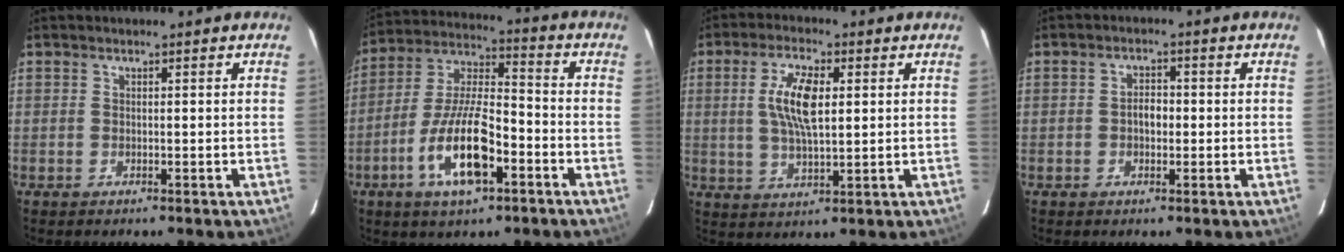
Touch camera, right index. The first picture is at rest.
{"total": 14.9, "force": [-6.5, 5.1, 12.4], "torque": [-0.257, -0.004, -0.119]}
{"total": 8.7, "force": [1.7, 3.1, 8.0], "torque": [-0.155, 0.006, 0.033]}
{"total": 2.7, "force": [-0.4, 1.8, 1.9], "torque": [-0.034, 0.008, -0.007]}